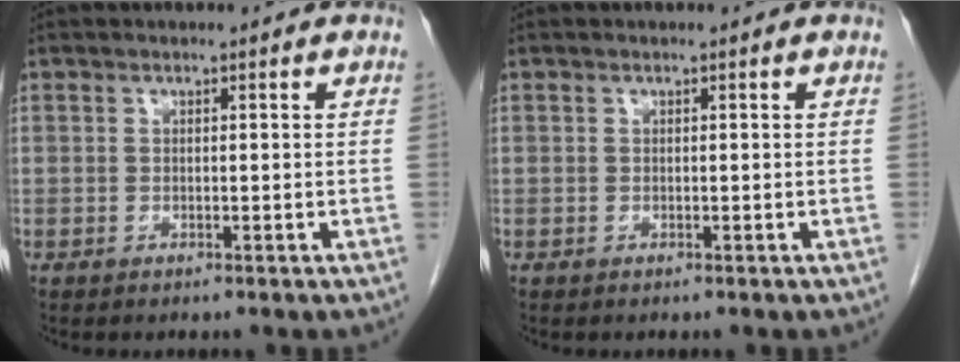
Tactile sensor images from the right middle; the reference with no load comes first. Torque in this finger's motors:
{"motor_torque": [-0.03, -0.01, 0.00, 0.00]}